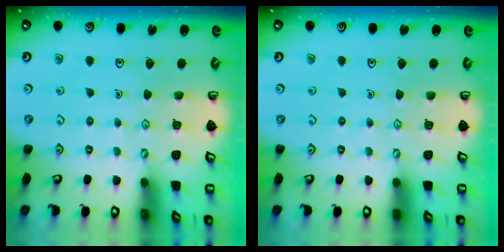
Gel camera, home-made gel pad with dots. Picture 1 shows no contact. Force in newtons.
{"total": 0.0}